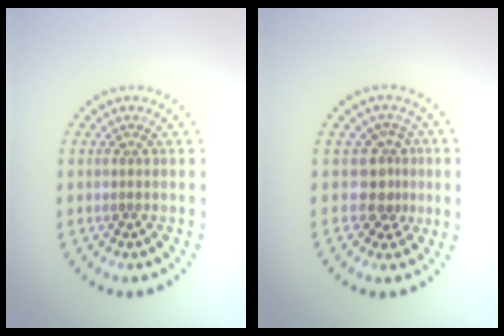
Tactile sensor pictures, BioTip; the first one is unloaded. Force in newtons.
{"total": 2.7, "press": 1.9, "slide": 1.9}